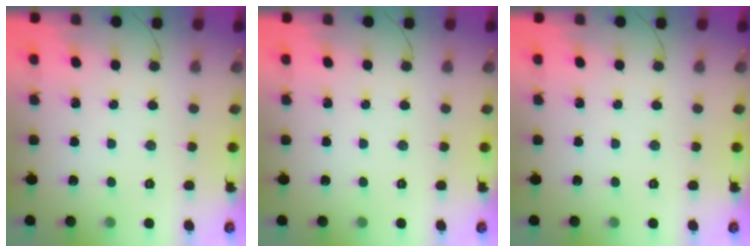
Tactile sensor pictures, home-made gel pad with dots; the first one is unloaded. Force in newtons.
{"total": 0.0}
{"total": 0.0}